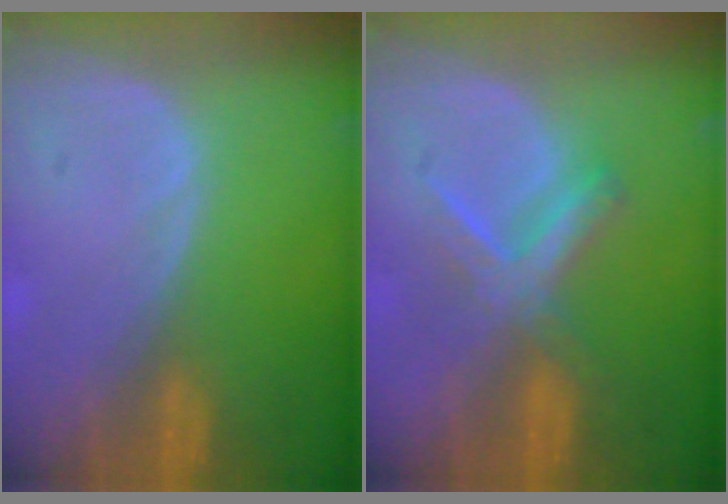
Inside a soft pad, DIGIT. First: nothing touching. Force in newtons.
{"total": 5.5, "press": 5.4, "slide": 1.0}